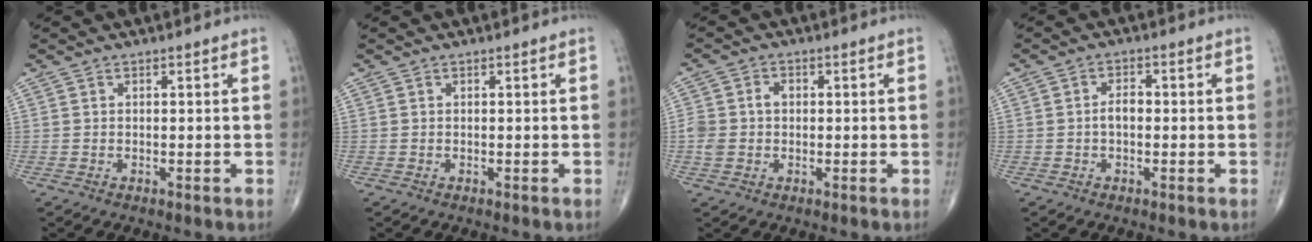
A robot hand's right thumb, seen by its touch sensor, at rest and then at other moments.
{"total": 0.0}
{"total": 4.5, "force": [0.0, 3.6, 2.8], "torque": [-0.055, 0.016, 0.001]}
{"total": 2.6, "force": [-0.3, 1.6, 2.1], "torque": [-0.031, 0.010, -0.009]}